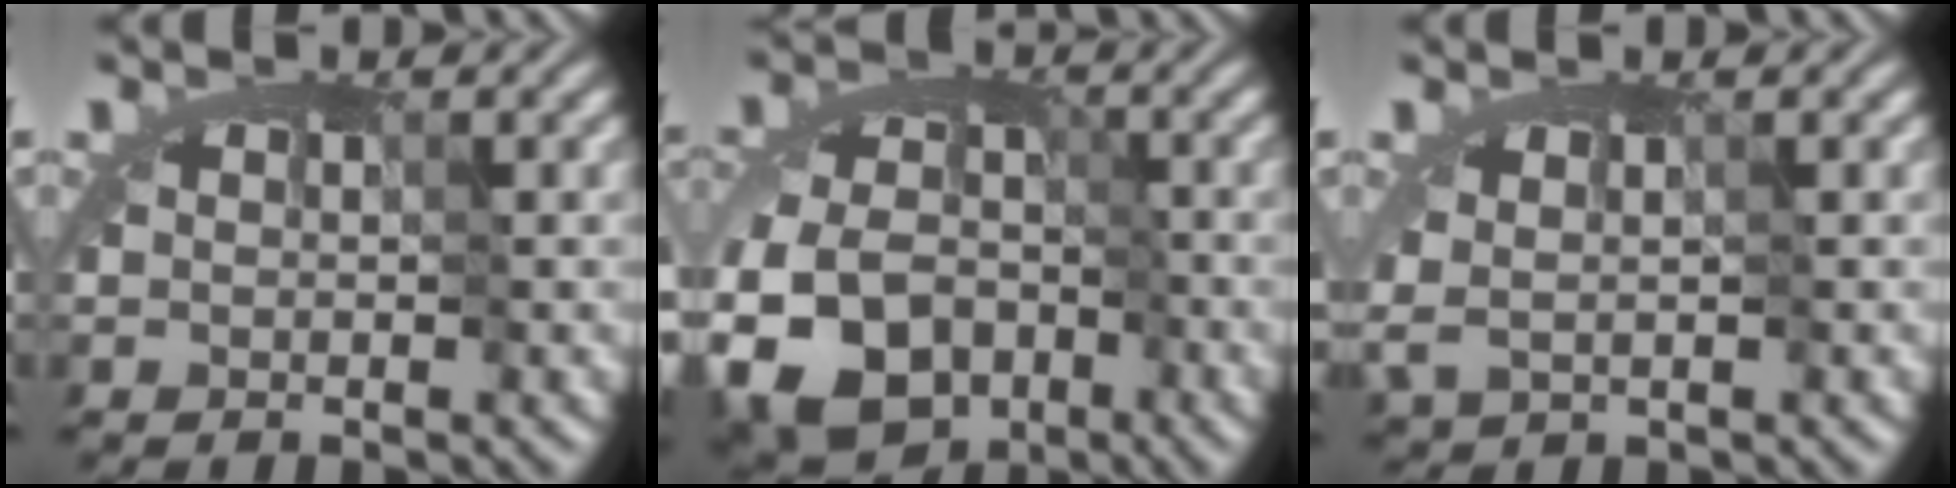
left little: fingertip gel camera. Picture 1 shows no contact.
{"total": 12.4, "force": [-6.5, 9.0, 5.4], "torque": [-0.093, -0.017, -0.133]}
{"total": 1.5, "force": [0.7, 0.7, 1.1], "torque": [-0.028, 0.000, 0.014]}